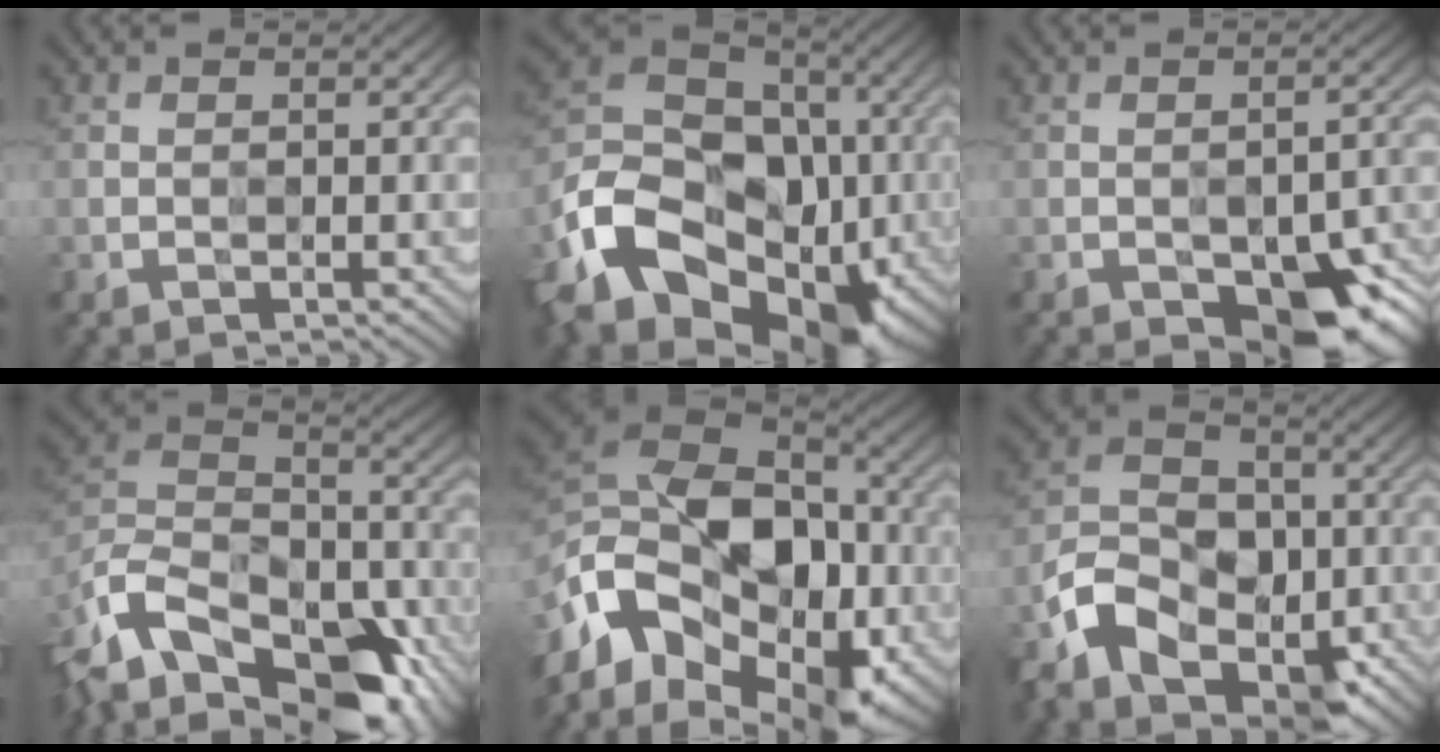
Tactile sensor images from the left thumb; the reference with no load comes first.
{"total": 20.2, "force": [-8.4, 14.1, 11.7], "torque": [-0.273, -0.037, -0.147]}
{"total": 12.6, "force": [-7.9, 6.0, 7.8], "torque": [-0.103, -0.023, -0.102]}
{"total": 17.9, "force": [-11.2, 9.7, 10.0], "torque": [-0.246, -0.017, -0.177]}
{"total": 18.9, "force": [-6.8, 12.9, 12.1], "torque": [-0.278, -0.010, -0.115]}
{"total": 13.0, "force": [-6.5, 8.3, 7.6], "torque": [-0.166, -0.018, -0.138]}